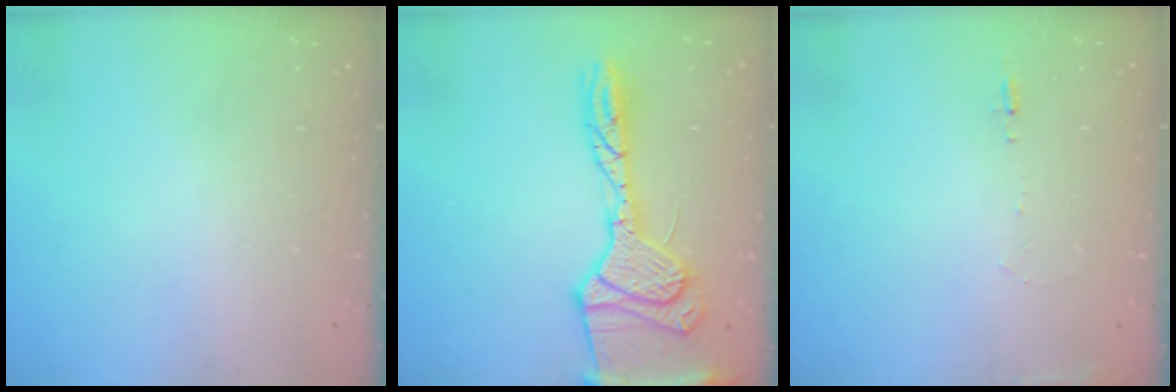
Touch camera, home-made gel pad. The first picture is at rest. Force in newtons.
{"total": 20.7, "press": 20.5, "slide": 2.4}
{"total": 5.8, "press": 5.6, "slide": 1.6}